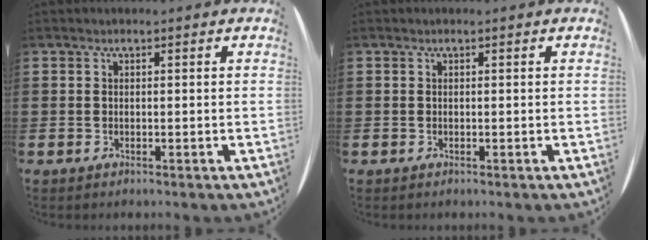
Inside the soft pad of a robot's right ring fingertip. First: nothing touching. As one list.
[{"total": 0.0}]